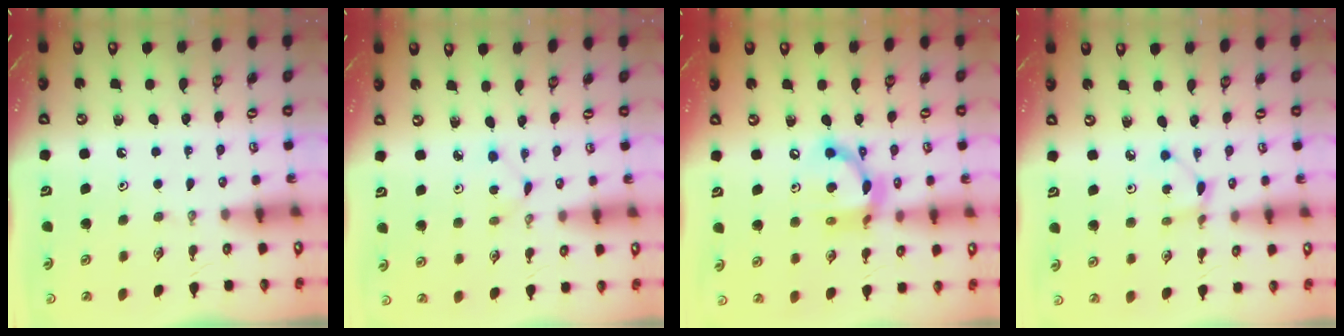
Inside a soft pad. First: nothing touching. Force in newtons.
{"total": 1.3, "press": 1.3, "slide": 0.2}
{"total": 13.2, "press": 13.2, "slide": 1.2}
{"total": 2.1, "press": 2.1, "slide": 0.2}